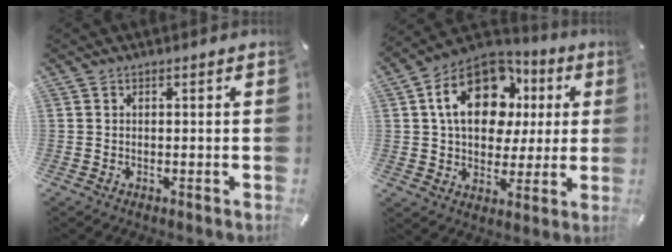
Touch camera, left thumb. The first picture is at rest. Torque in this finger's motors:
{"motor_torque": [0.60, 1.71, 1.84, -0.93, 0.53]}